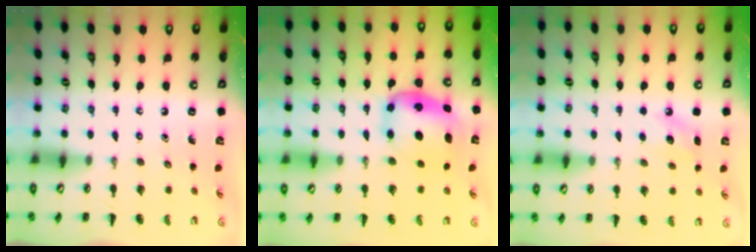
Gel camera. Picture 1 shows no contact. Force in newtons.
{"total": 6.1, "press": 6.0, "slide": 1.2}
{"total": 7.3, "press": 7.1, "slide": 1.7}